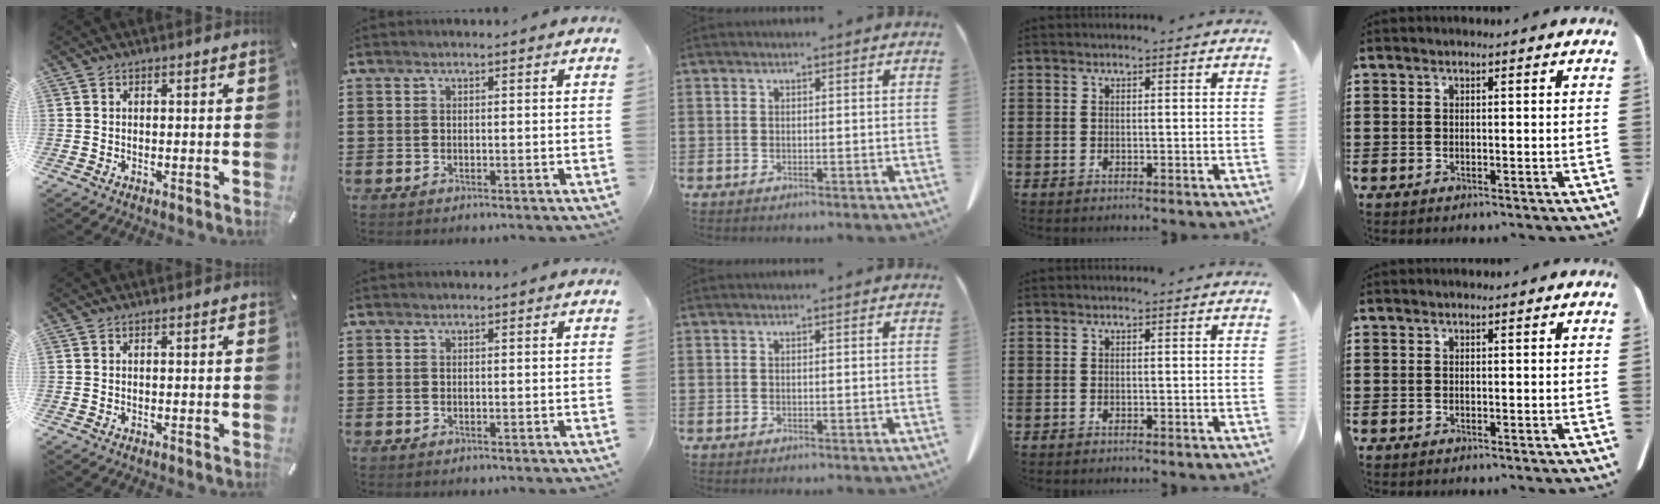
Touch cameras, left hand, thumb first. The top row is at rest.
{}